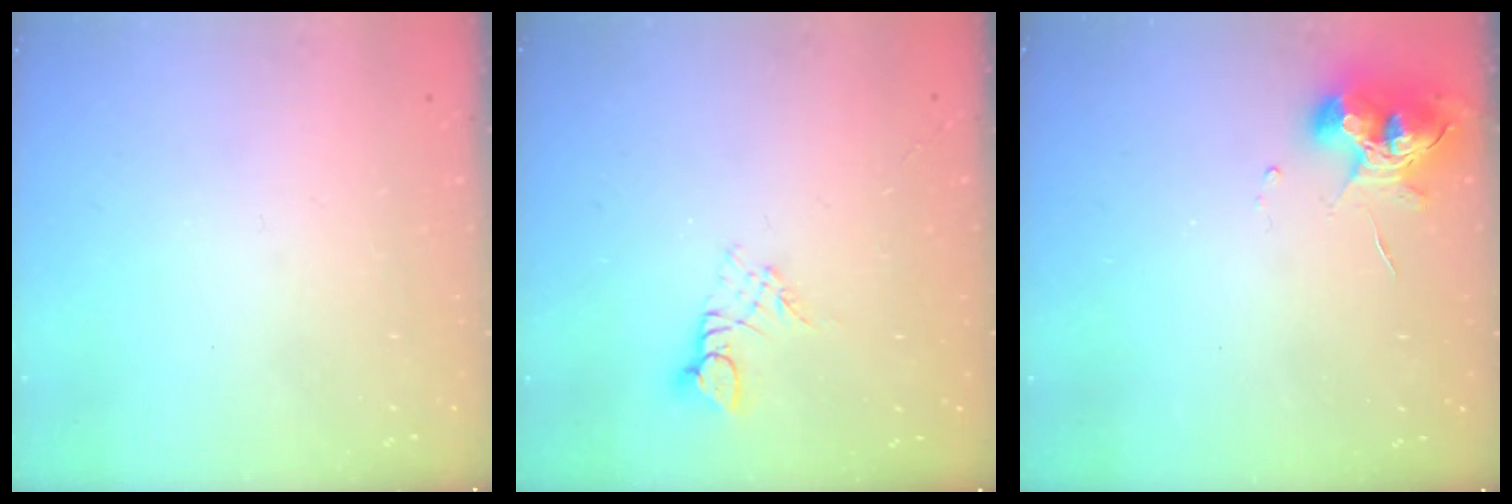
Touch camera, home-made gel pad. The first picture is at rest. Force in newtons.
{"total": 3.0, "press": 3.0, "slide": 0.3}
{"total": 10.7, "press": 10.6, "slide": 1.4}